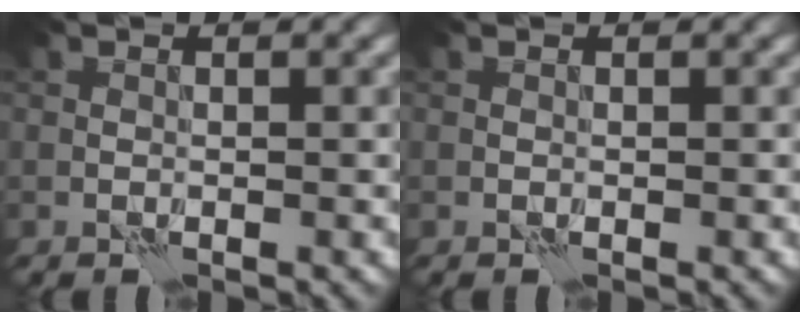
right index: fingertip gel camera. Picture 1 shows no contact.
{"total": 0.0}